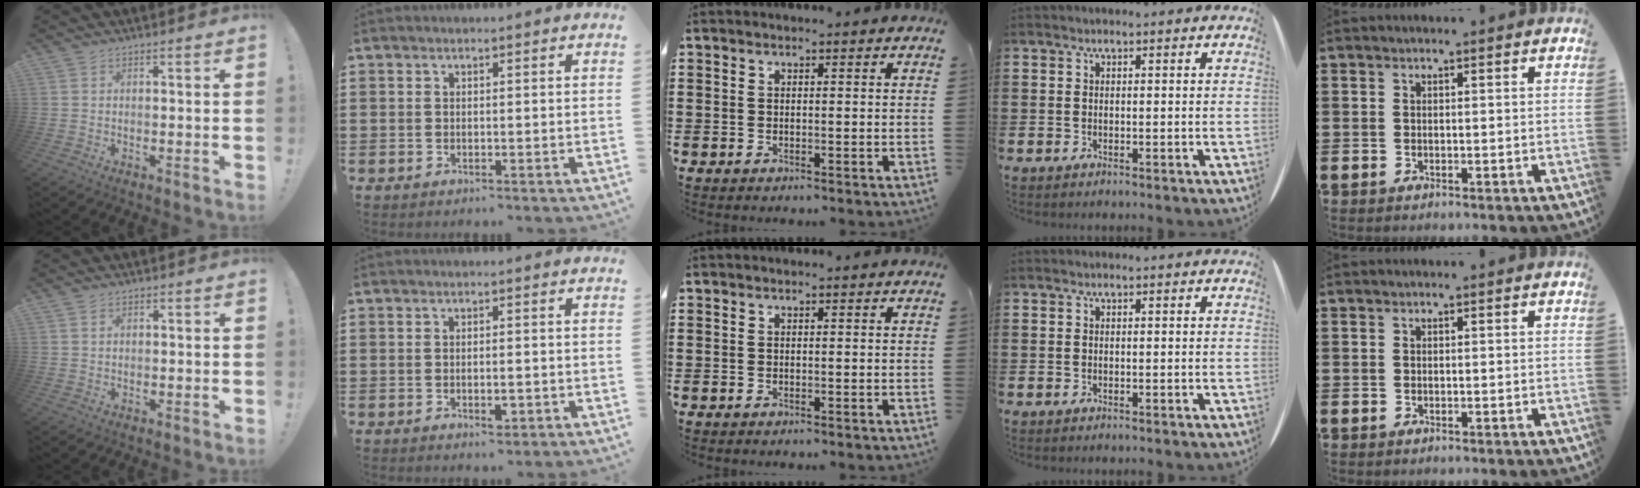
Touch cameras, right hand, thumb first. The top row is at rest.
{"thumb": {"total": 0.8, "force": [0.4, 0.5, 0.4], "torque": [-0.006, 0.000, 0.007]}, "index": {"total": 2.3, "force": [-0.8, 0.8, 2.0], "torque": [-0.035, 0.000, -0.014]}}